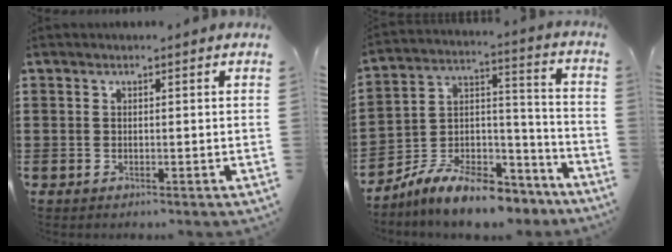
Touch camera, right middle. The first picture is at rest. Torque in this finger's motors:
{"motor_torque": [2.14, 0.00, 0.80, 0.21]}